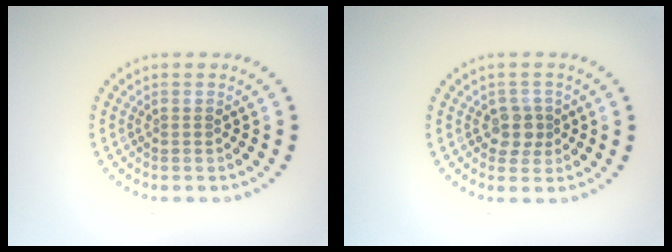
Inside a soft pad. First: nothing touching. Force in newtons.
{"total": 2.1, "press": 1.8, "slide": 1.0}